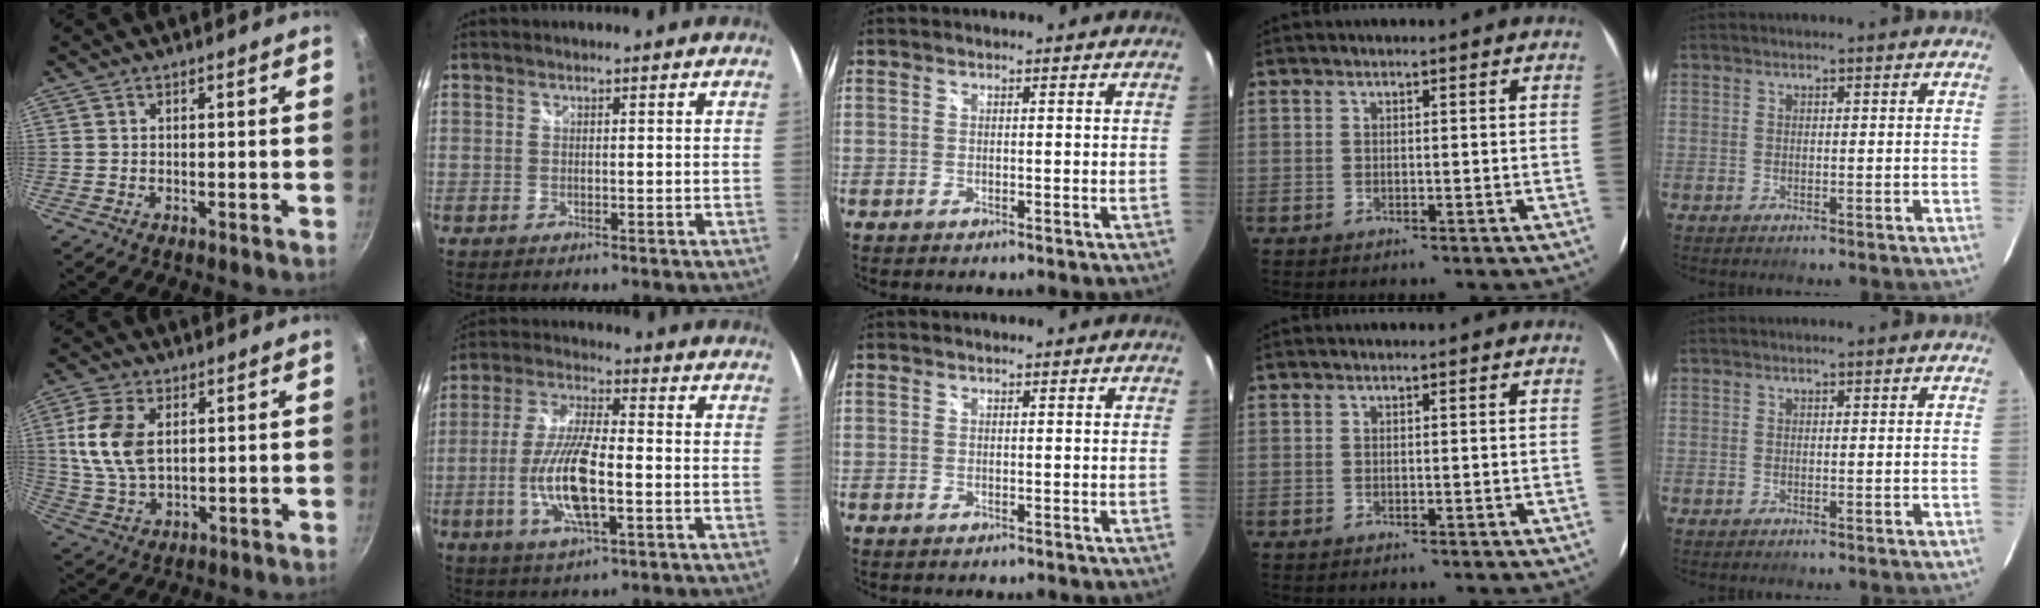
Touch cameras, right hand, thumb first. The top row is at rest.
{"thumb": {"total": 10.7, "force": [2.4, 6.5, 8.1], "torque": [-0.156, -0.008, 0.049]}, "index": {"total": 12.8, "force": [-3.1, 3.6, 11.8], "torque": [-0.242, -0.006, -0.061]}}